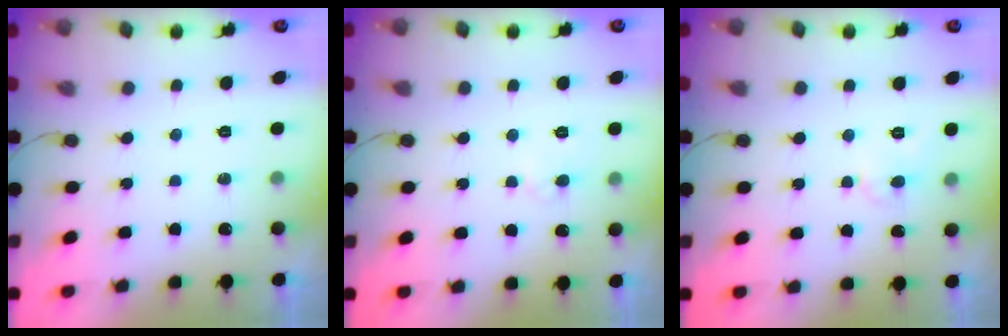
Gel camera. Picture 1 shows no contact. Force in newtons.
{"total": 3.3, "press": 3.2, "slide": 0.4}
{"total": 3.8, "press": 3.7, "slide": 0.4}